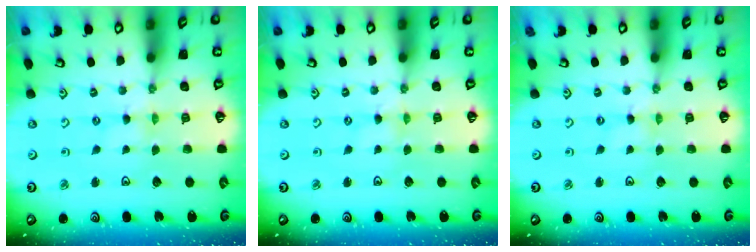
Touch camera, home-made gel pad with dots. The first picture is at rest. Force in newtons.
{"total": 0.0}
{"total": 0.0}